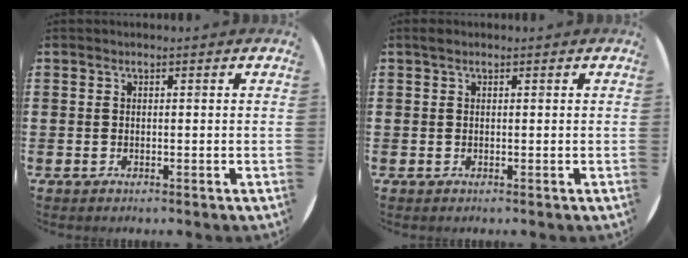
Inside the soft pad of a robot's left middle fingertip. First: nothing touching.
{"total": 0.6, "force": [0.4, 0.4, 0.2], "torque": [0.004, -0.001, 0.006]}